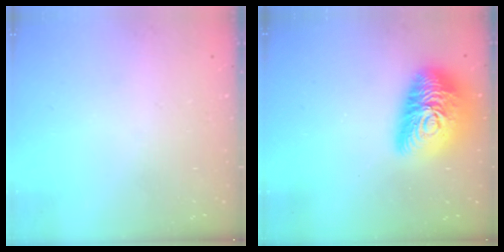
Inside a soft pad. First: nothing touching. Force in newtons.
{"total": 18.7, "press": 18.6, "slide": 1.0}